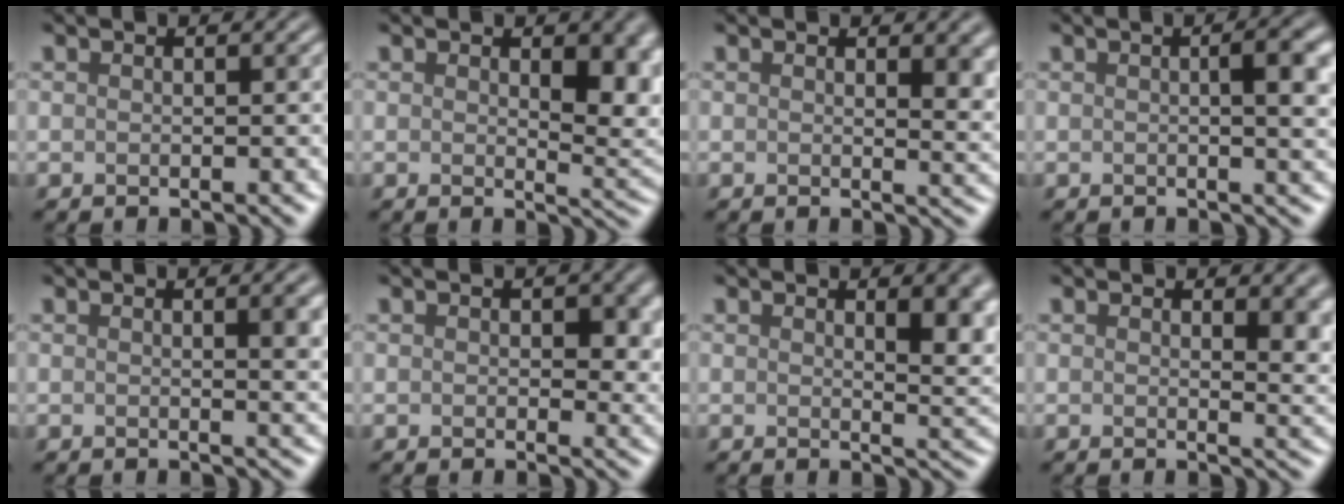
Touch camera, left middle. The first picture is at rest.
{"total": 4.9, "force": [1.0, 2.4, 4.1], "torque": [-0.046, -0.009, 0.022]}
{"total": 3.1, "force": [1.2, 1.3, 2.6], "torque": [-0.028, -0.004, 0.019]}
{"total": 4.0, "force": [0.5, 1.1, 3.9], "torque": [-0.049, 0.009, 0.005]}
{"total": 3.3, "force": [0.8, 1.1, 3.1], "torque": [-0.028, 0.004, 0.008]}
{"total": 3.1, "force": [0.6, 1.9, 2.3], "torque": [-0.028, -0.004, 0.006]}
{"total": 4.5, "force": [1.6, 1.7, 3.9], "torque": [-0.041, -0.004, 0.028]}
{"total": 3.6, "force": [1.4, 1.6, 3.0], "torque": [-0.032, -0.005, 0.025]}